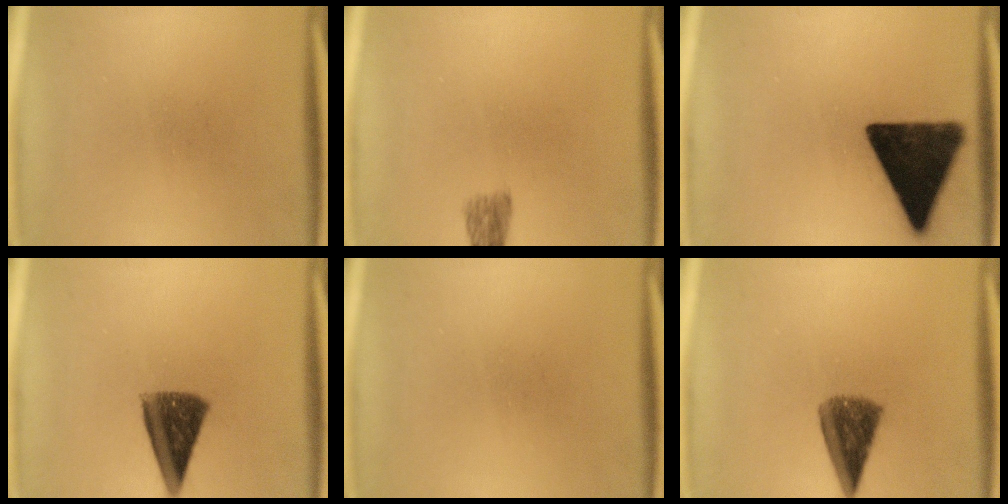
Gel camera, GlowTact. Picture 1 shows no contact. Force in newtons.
{"total": 2.5}
{"total": 16.1}
{"total": 9.2}
{"total": 0.0}
{"total": 7.3}